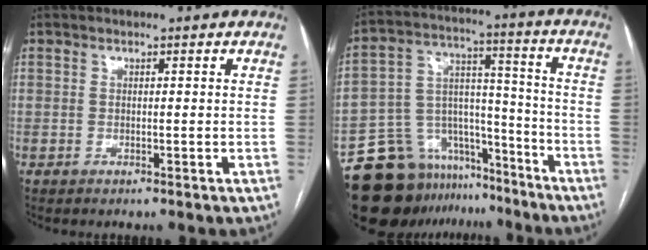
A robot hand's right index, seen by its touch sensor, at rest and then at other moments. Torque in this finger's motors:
{"motor_torque": [-0.33, -0.31, -0.65, -0.21]}